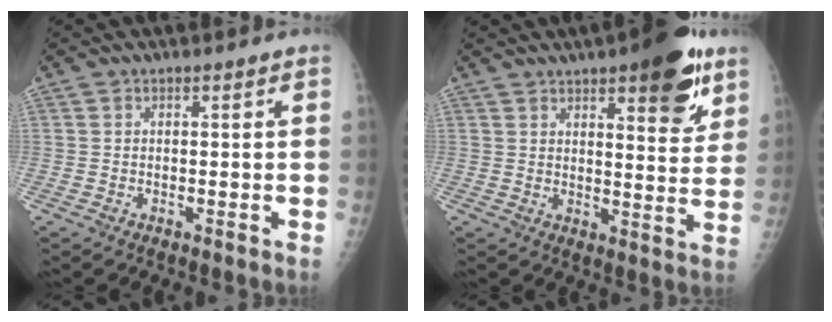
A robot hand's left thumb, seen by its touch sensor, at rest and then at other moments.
{"total": 13.9, "force": [7.8, 4.5, 10.5], "torque": [-0.106, -0.036, 0.102]}